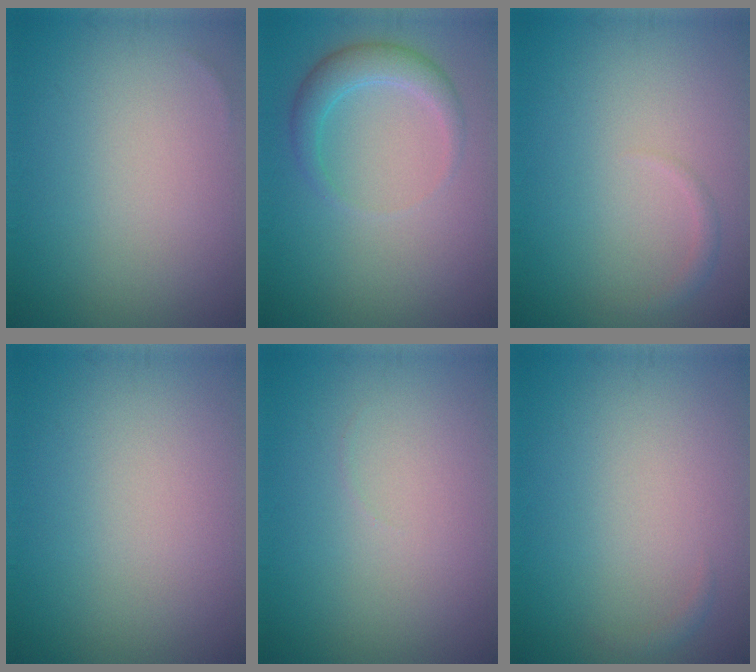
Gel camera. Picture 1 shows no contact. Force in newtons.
{"total": 2.7, "press": 2.7, "slide": 0.1}
{"total": 0.8, "press": 0.8, "slide": 0.0}
{"total": 0.0}
{"total": 0.0}
{"total": 0.6, "press": 0.6, "slide": 0.1}